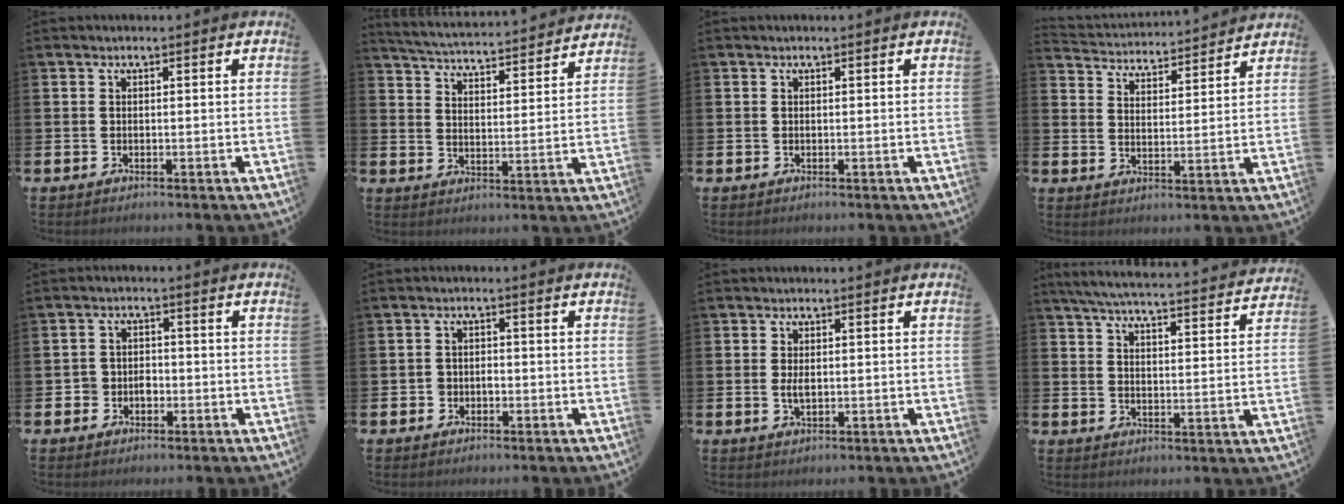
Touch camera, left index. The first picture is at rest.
{"total": 4.8, "force": [4.8, 0.1, 0.5], "torque": [-0.035, -0.041, 0.081]}
{"total": 0.0}
{"total": 4.0, "force": [4.0, 0.6, -0.4], "torque": [-0.016, -0.037, 0.066]}
{"total": 2.5, "force": [-1.1, 2.2, 0.5], "torque": [-0.011, 0.003, -0.029]}
{"total": 1.7, "force": [-0.6, 1.4, 0.6], "torque": [-0.002, -0.001, -0.017]}
{"total": 1.9, "force": [0.1, 0.9, 1.6], "torque": [-0.028, 0.002, -0.001]}
{"total": 6.0, "force": [5.8, 0.4, 1.6], "torque": [-0.049, -0.044, 0.100]}